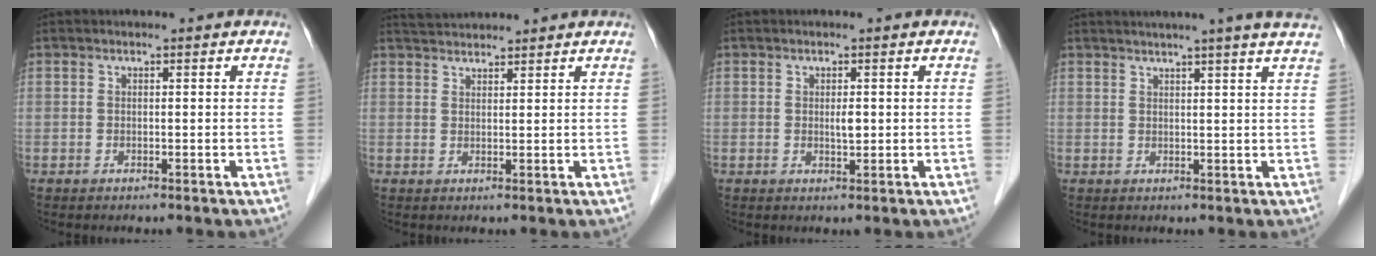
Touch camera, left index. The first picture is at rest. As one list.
[{"total": 4.2, "force": [4.1, 0.4, 0.8], "torque": [-0.016, 0.036, 0.074]}, {"total": 1.5, "force": [0.2, 0.5, 1.4], "torque": [-0.024, -0.001, 0.004]}, {"total": 9.4, "force": [7.9, -1.1, 5.0], "torque": [-0.067, 0.012, 0.078]}]